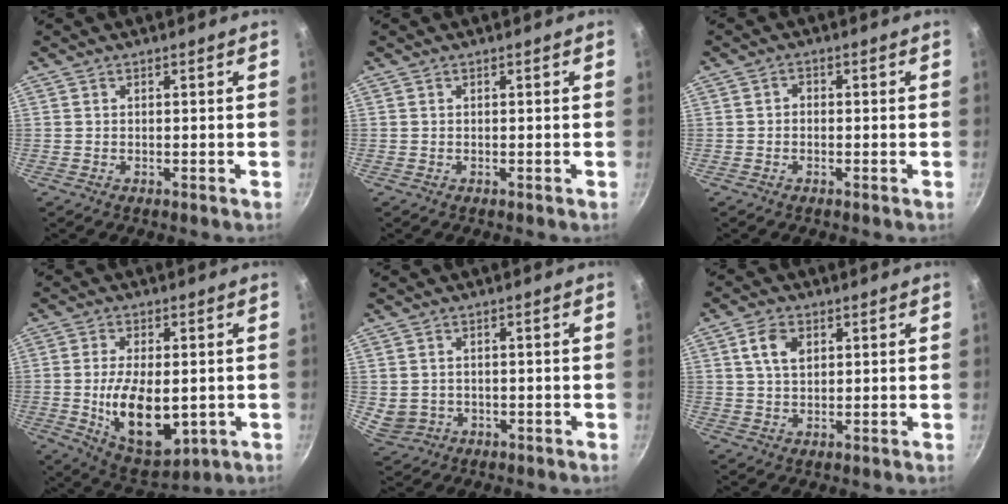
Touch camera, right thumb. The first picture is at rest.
{"total": 0.0}
{"total": 1.3, "force": [-0.3, 1.1, 0.7], "torque": [-0.009, 0.008, -0.007]}
{"total": 14.2, "force": [-1.5, 7.5, 11.9], "torque": [-0.187, -0.010, -0.007]}
{"total": 4.2, "force": [-0.3, 3.6, 2.0], "torque": [-0.033, 0.003, 0.010]}
{"total": 5.7, "force": [2.0, 3.6, 3.9], "torque": [-0.062, -0.003, 0.036]}